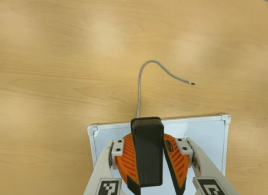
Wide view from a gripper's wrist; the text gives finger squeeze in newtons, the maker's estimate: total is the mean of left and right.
{"total": 9.2, "left": 9.2, "right": 9.1}